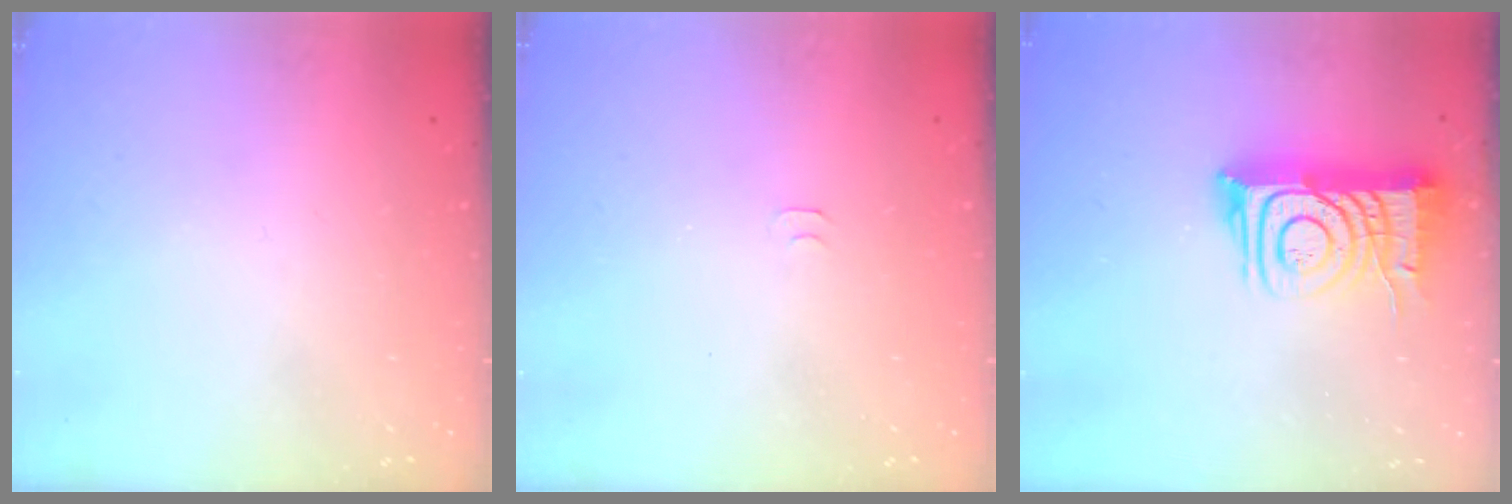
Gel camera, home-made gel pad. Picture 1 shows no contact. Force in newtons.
{"total": 4.0, "press": 4.0, "slide": 0.6}
{"total": 14.3, "press": 14.2, "slide": 1.6}